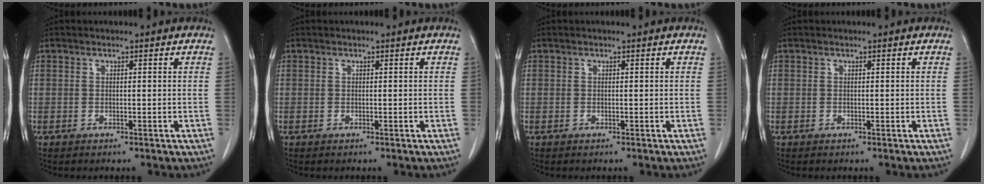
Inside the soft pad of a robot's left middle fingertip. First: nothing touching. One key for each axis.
{"total": 0.0}
{"total": 0.0}
{"total": 0.0}